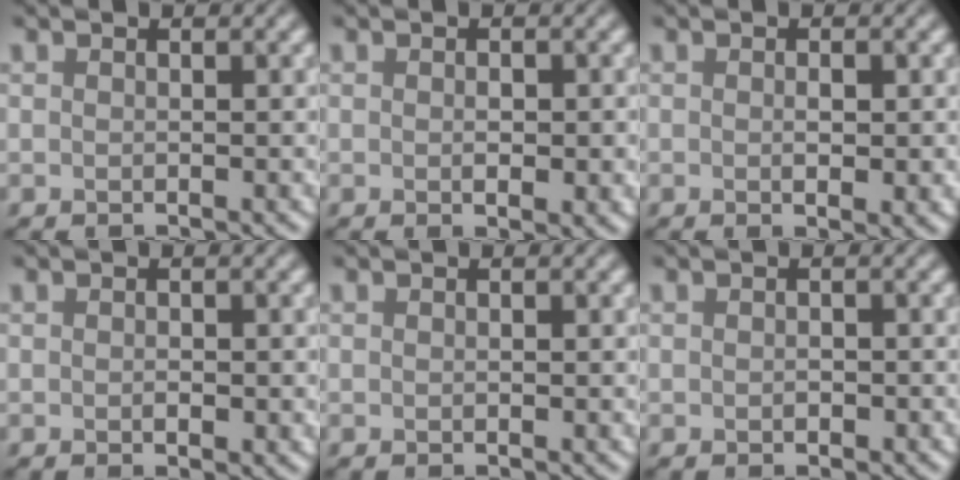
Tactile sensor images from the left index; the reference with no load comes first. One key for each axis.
{"total": 1.8, "fx": -0.9, "fy": 0.5, "fz": 1.4, "tx": -0.025, "ty": 0.003, "tz": 0.004}
{"total": 1.8, "fx": -0.8, "fy": 0.2, "fz": 1.6, "tx": -0.026, "ty": 0.002, "tz": 0.003}
{"total": 1.2, "fx": -0.9, "fy": 0.2, "fz": 0.8, "tx": -0.013, "ty": 0.003, "tz": 0.003}
{"total": 0.0}
{"total": 0.9, "fx": -0.9, "fy": 0.2, "fz": 0.2, "tx": -0.005, "ty": 0.004, "tz": -0.001}